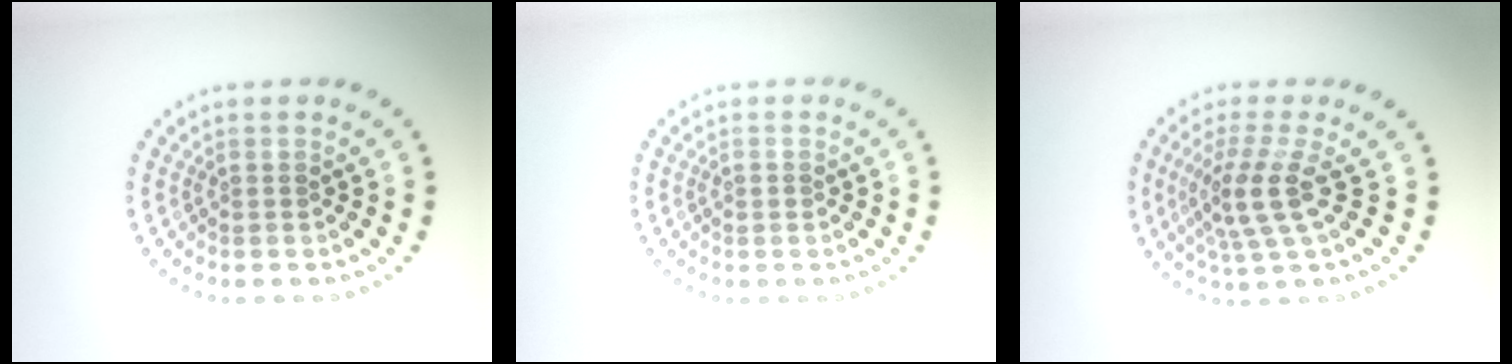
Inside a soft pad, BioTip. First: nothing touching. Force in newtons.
{"total": 0.7, "press": 0.7, "slide": 0.3}
{"total": 3.8, "press": 2.9, "slide": 2.4}